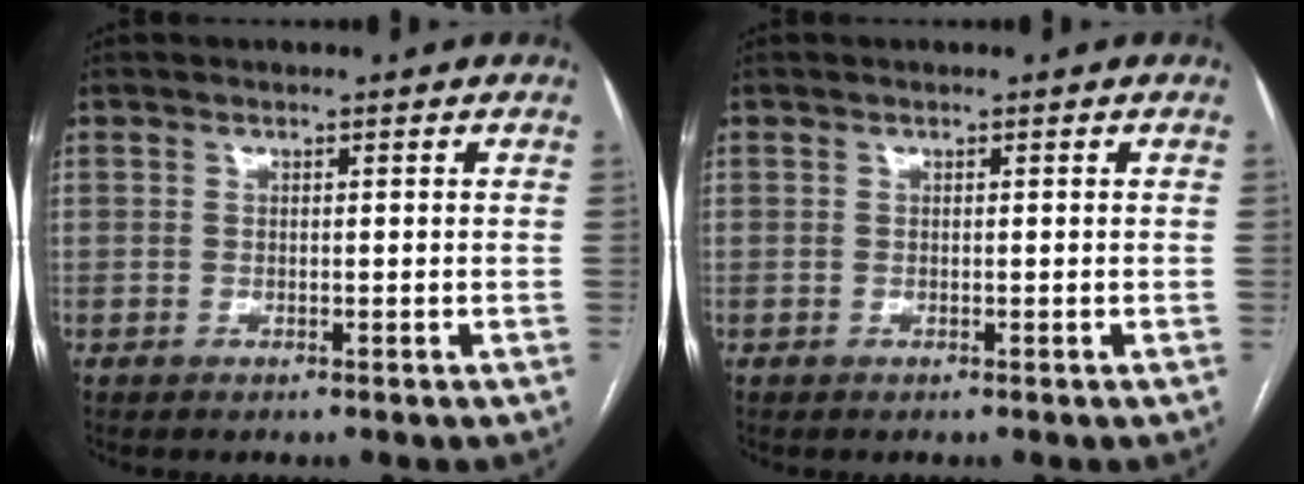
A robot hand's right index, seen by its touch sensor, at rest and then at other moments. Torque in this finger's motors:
{"motor_torque": [0.00, 0.00, 0.00, 0.00]}